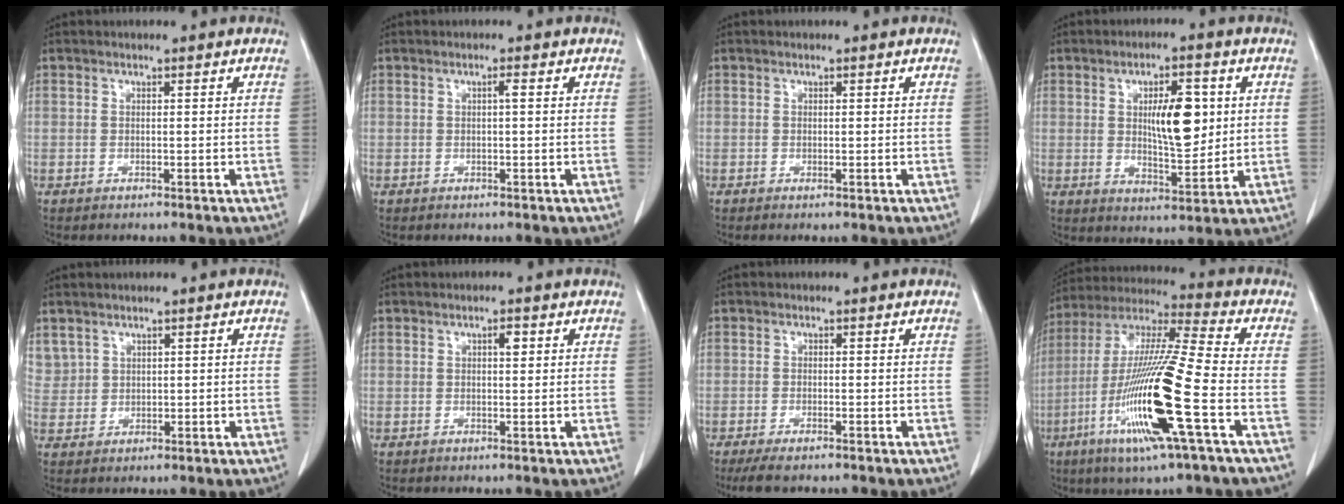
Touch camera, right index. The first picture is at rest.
{"total": 0.8, "force": [0.1, 0.0, 0.8], "torque": [-0.015, 0.002, 0.001]}
{"total": 0.0}
{"total": 9.1, "force": [1.8, 2.9, 8.4], "torque": [-0.132, 0.001, 0.036]}
{"total": 3.4, "force": [2.1, 2.7, 0.4], "torque": [-0.005, 0.008, 0.049]}
{"total": 1.6, "force": [0.6, 0.5, 1.4], "torque": [-0.024, 0.001, 0.008]}
{"total": 3.9, "force": [-3.1, 0.8, 2.4], "torque": [-0.042, -0.009, -0.046]}
{"total": 19.6, "force": [-6.4, 0.1, 18.5], "torque": [-0.395, -0.030, -0.131]}